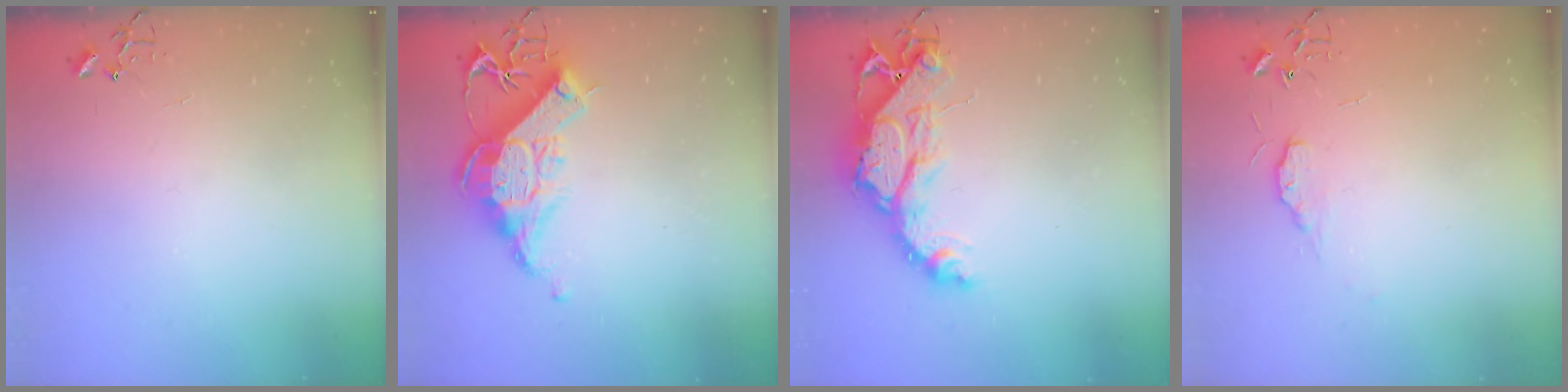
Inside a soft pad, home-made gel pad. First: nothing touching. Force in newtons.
{"total": 15.7, "press": 15.5, "slide": 1.9}
{"total": 14.8, "press": 14.8, "slide": 1.4}
{"total": 5.0, "press": 4.9, "slide": 0.8}